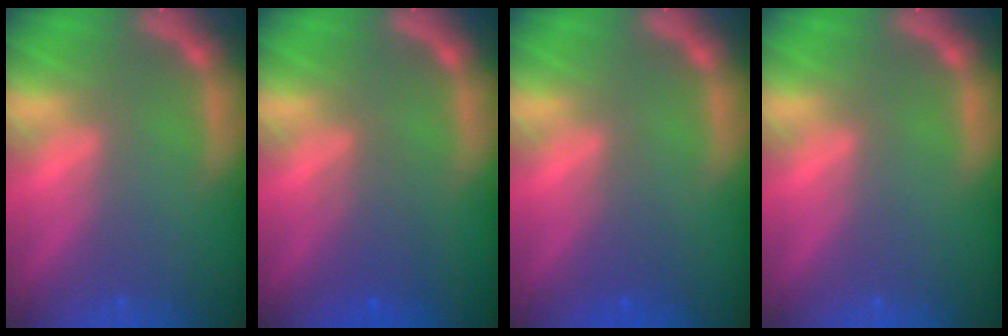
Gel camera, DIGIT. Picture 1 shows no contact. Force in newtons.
{"total": 2.5}
{"total": 1.5}
{"total": 0.0}